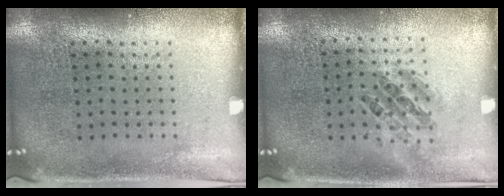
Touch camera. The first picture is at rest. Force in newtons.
{"total": 0.9, "press": 0.7, "slide": 0.4}